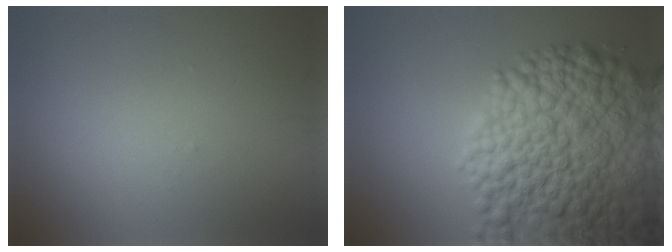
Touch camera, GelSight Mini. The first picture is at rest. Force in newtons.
{"total": 13.2, "press": 13.2, "slide": 0.7}